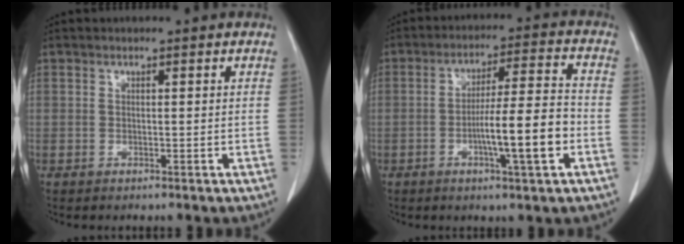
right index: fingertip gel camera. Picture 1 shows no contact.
{"total": 10.6, "force": [-3.2, 0.2, 10.1], "torque": [-0.167, 0.003, -0.053]}